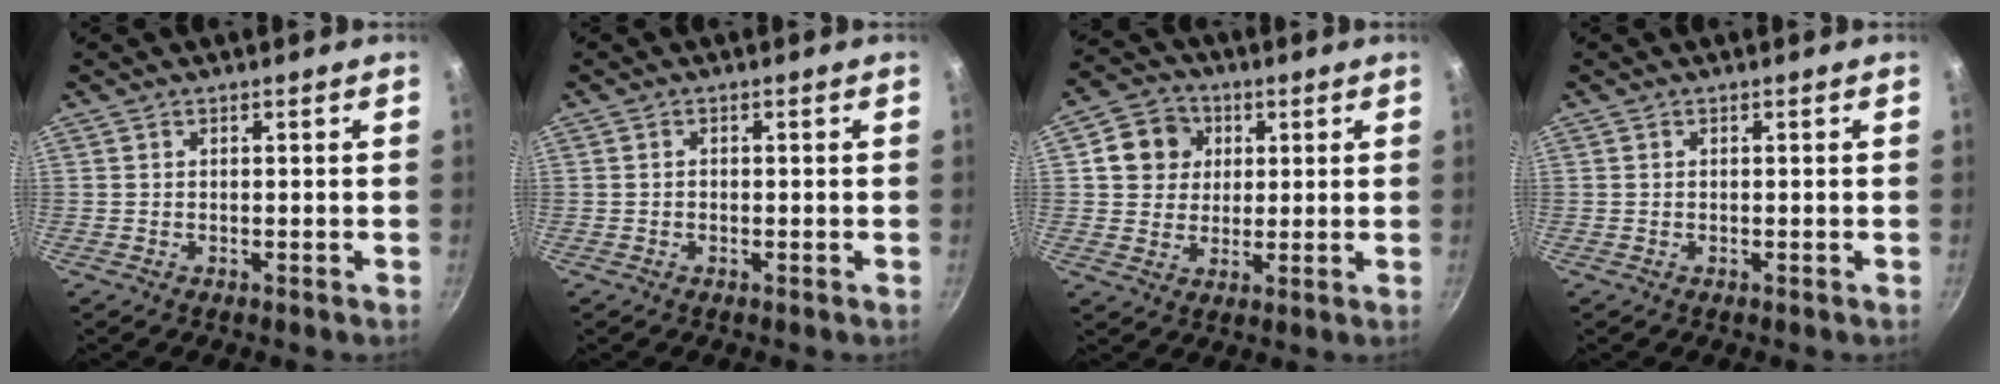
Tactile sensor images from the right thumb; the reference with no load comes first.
{"total": 0.8, "force": [-0.1, 0.6, 0.6], "torque": [-0.011, 0.004, -0.003]}
{"total": 8.9, "force": [2.5, 7.9, 3.2], "torque": [-0.023, 0.011, 0.035]}
{"total": 0.0}